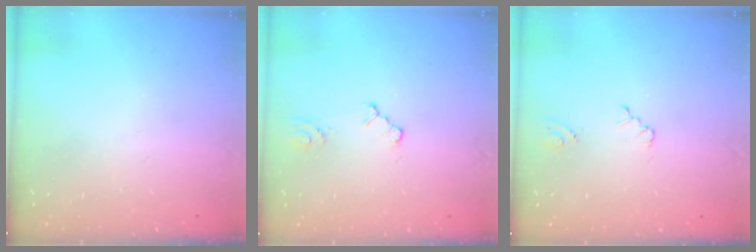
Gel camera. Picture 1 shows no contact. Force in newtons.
{"total": 2.6, "press": 2.6, "slide": 0.4}
{"total": 2.3, "press": 2.3, "slide": 0.4}